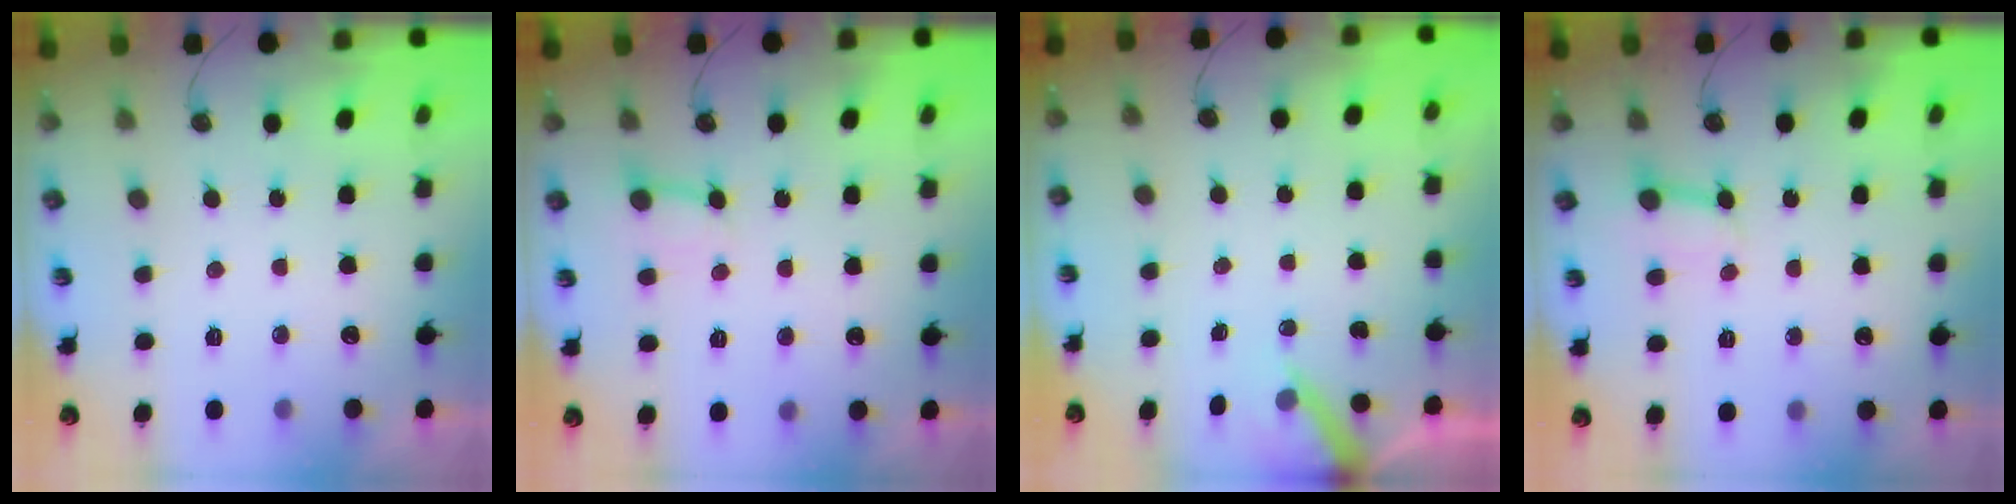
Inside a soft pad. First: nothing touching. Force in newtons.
{"total": 6.1, "press": 6.1, "slide": 0.6}
{"total": 4.6, "press": 4.6, "slide": 0.4}
{"total": 2.5, "press": 2.5, "slide": 0.0}